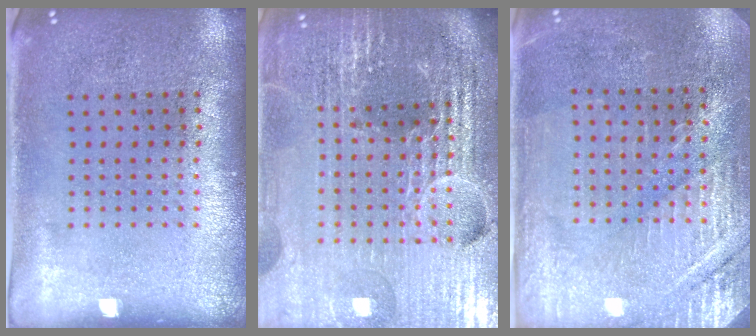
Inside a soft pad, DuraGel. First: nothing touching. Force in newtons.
{"total": 6.5, "press": 5.7, "slide": 3.2}
{"total": 2.9, "press": 2.9, "slide": 0.3}